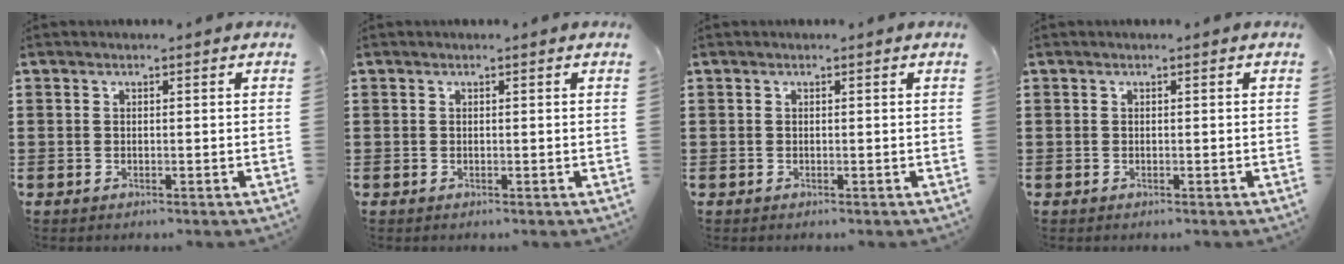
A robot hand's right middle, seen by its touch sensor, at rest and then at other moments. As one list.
[{"total": 0.0}, {"total": 0.0}, {"total": 0.0}]